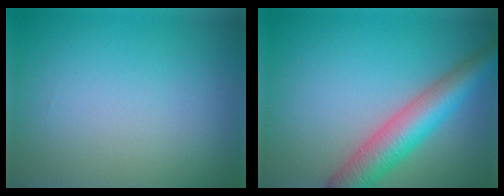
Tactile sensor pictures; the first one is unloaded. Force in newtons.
{"total": 6.1, "press": 6.1, "slide": 0.2}